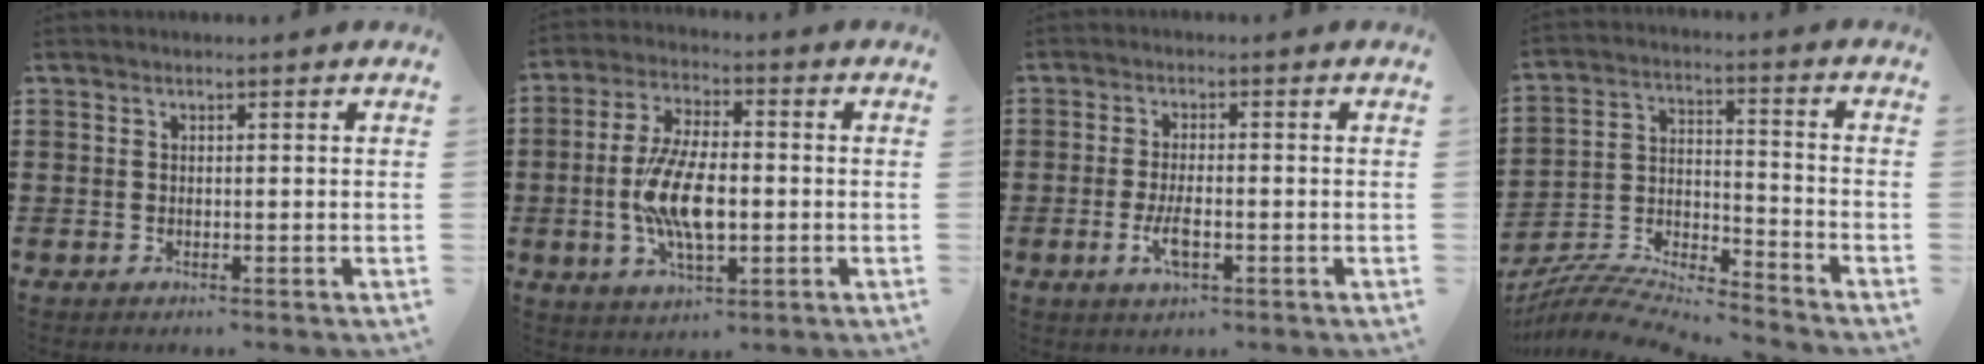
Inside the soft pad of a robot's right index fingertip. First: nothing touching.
{"total": 10.3, "force": [-1.5, 4.5, 9.1], "torque": [-0.203, -0.007, -0.032]}
{"total": 4.1, "force": [-1.4, 1.2, 3.6], "torque": [-0.083, -0.006, -0.030]}
{"total": 6.6, "force": [-6.3, 0.8, 1.7], "torque": [-0.047, -0.009, -0.132]}